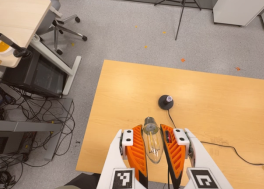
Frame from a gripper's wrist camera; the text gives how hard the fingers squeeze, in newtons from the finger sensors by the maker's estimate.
{"total": 20.6, "left": 22.1, "right": 19.0}